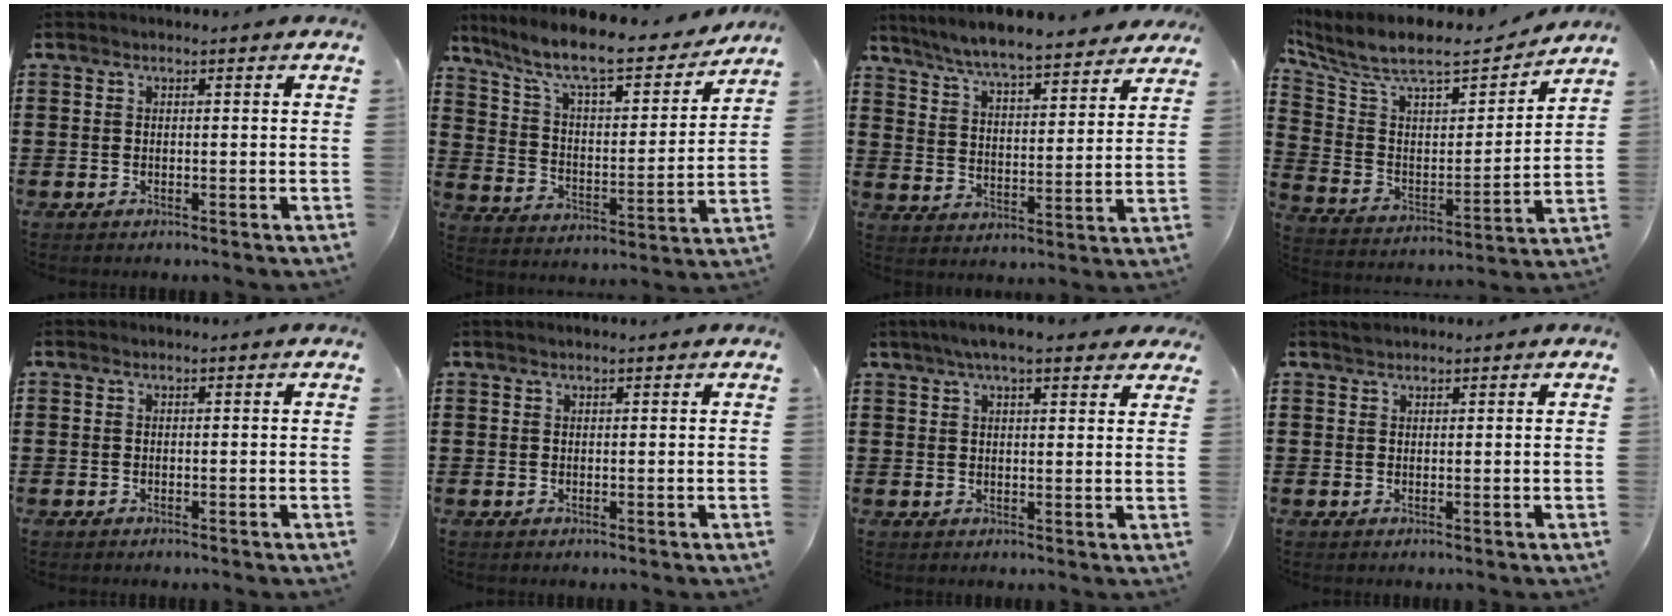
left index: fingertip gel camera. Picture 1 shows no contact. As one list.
[{"total": 9.9, "force": [8.4, 1.1, 5.1], "torque": [-0.133, -0.052, 0.141]}, {"total": 6.8, "force": [6.5, 0.1, 2.0], "torque": [-0.069, -0.040, 0.112]}, {"total": 8.5, "force": [7.3, 1.8, 3.9], "torque": [-0.112, -0.055, 0.121]}, {"total": 0.0}, {"total": 0.7, "force": [0.6, 0.0, 0.4], "torque": [-0.008, -0.001, 0.012]}, {"total": 5.6, "force": [4.4, 1.0, 3.3], "torque": [-0.074, 0.001, 0.078]}, {"total": 1.3, "force": [1.3, 0.4, 0.2], "torque": [-0.005, 0.001, 0.025]}]